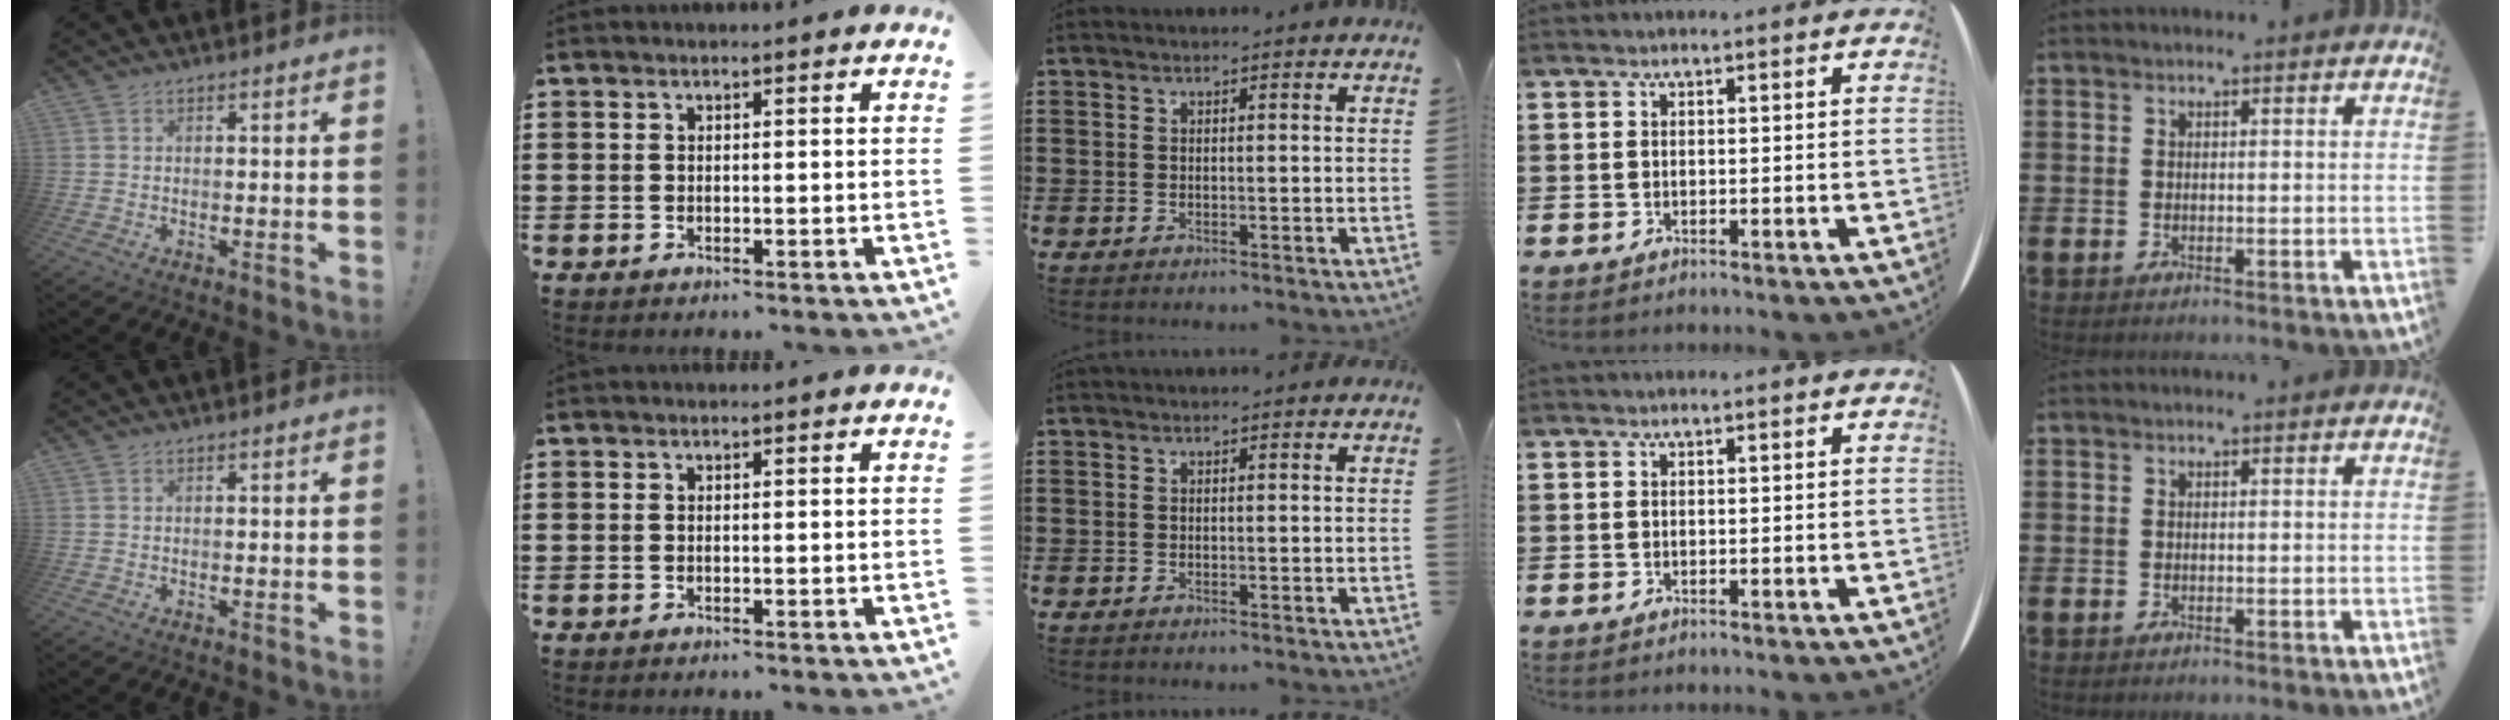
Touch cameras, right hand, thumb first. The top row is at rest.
{}